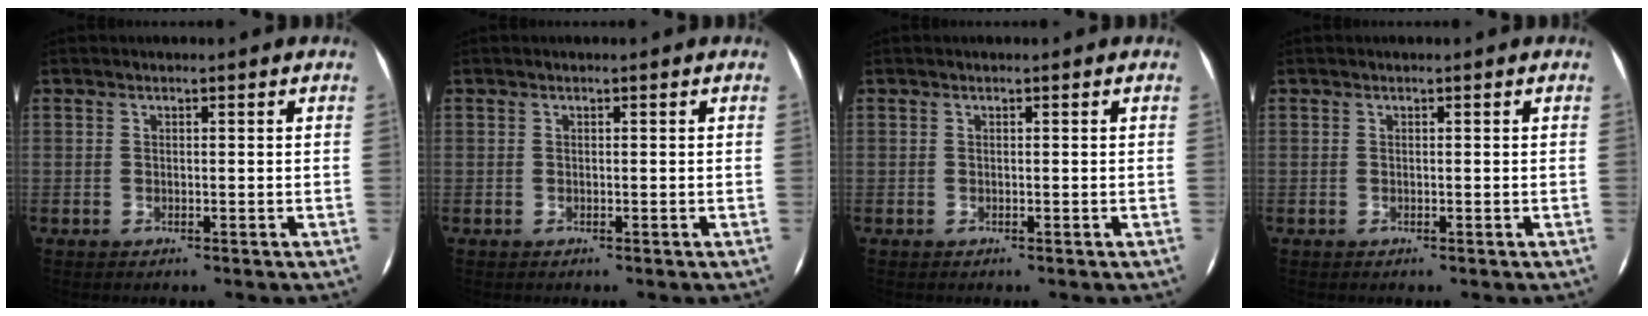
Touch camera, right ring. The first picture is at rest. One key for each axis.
{"total": 0.0}
{"total": 0.0}
{"total": 0.0}